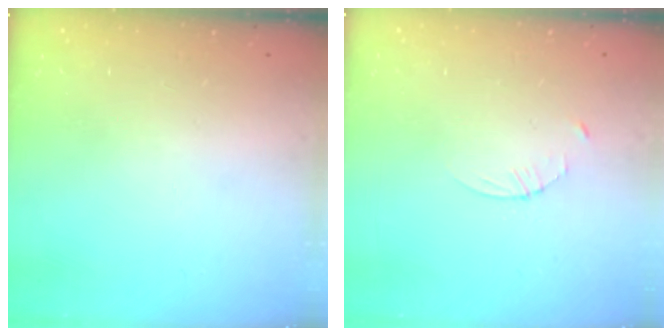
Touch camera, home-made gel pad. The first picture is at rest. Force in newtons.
{"total": 2.3, "press": 2.3, "slide": 0.3}